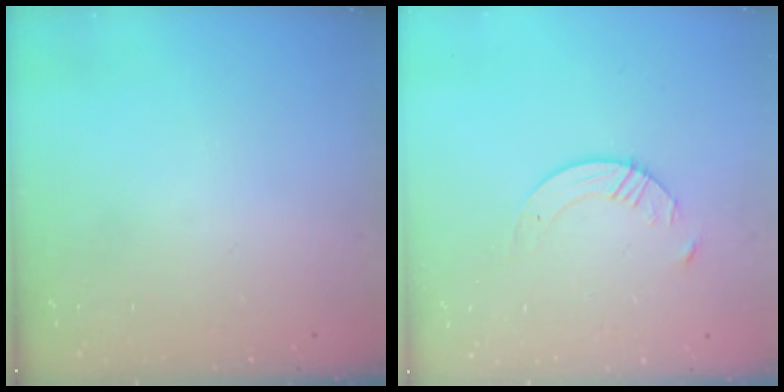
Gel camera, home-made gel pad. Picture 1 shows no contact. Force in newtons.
{"total": 5.6, "press": 5.6, "slide": 0.7}